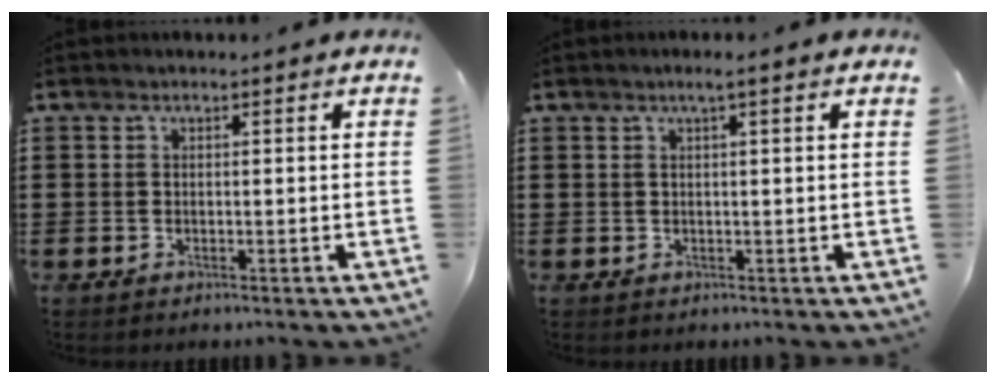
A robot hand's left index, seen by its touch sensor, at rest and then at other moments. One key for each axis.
{"total": 1.4, "fx": 0.5, "fy": -0.1, "fz": 1.3, "tx": -0.025, "ty": 0.000, "tz": 0.009}